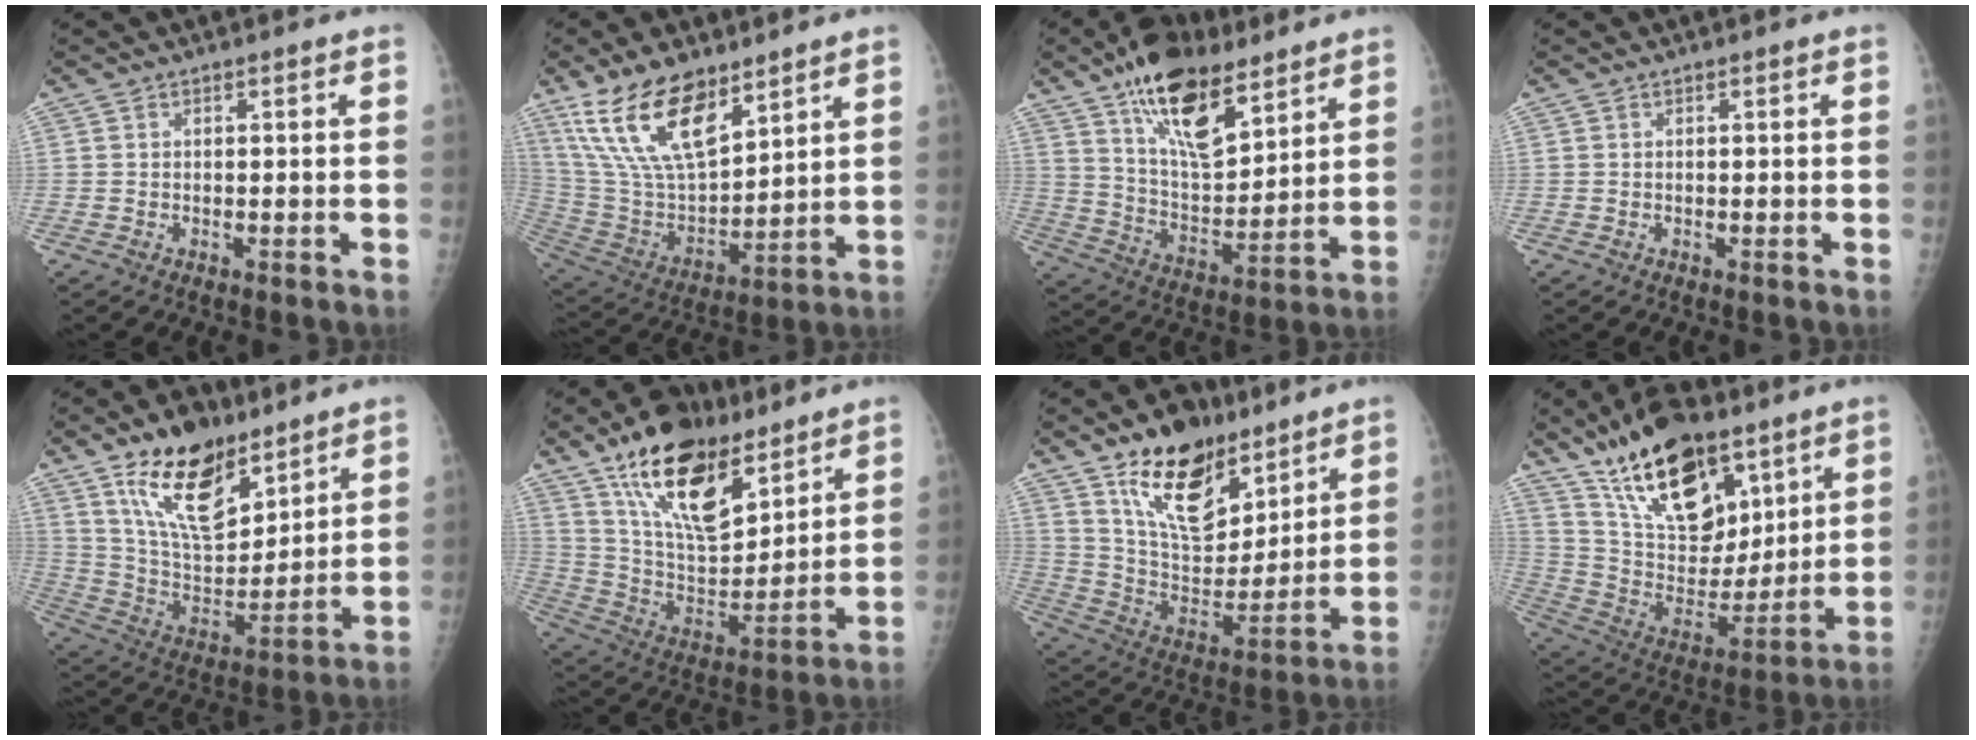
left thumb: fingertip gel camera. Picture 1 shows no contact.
{"total": 17.7, "force": [11.4, 7.6, 11.2], "torque": [-0.181, -0.055, 0.233]}
{"total": 18.3, "force": [11.6, 7.8, 11.8], "torque": [-0.163, -0.058, 0.210]}
{"total": 0.0}
{"total": 18.6, "force": [11.7, 9.0, 11.4], "torque": [-0.150, -0.067, 0.220]}
{"total": 22.2, "force": [14.2, 9.8, 14.0], "torque": [-0.195, -0.065, 0.259]}
{"total": 19.7, "force": [12.6, 10.2, 11.2], "torque": [-0.131, -0.074, 0.228]}
{"total": 23.4, "force": [14.9, 11.5, 14.0], "torque": [-0.202, -0.061, 0.269]}